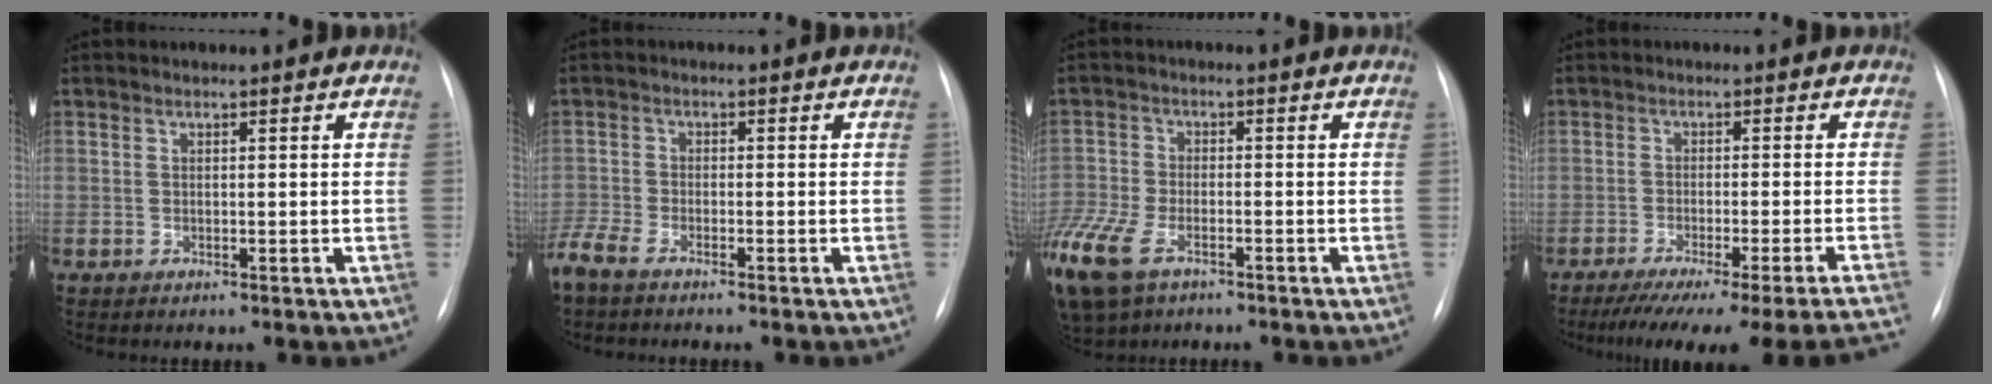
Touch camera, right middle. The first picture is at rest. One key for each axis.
{"total": 5.5, "fx": -4.5, "fy": 1.2, "fz": 3.0, "tx": -0.068, "ty": -0.009, "tz": -0.089}
{"total": 16.2, "fx": -9.5, "fy": 8.7, "fz": 9.8, "tx": -0.284, "ty": -0.026, "tz": -0.170}
{"total": 20.1, "fx": -17.8, "fy": -1.7, "fz": 9.2, "tx": -0.075, "ty": -0.051, "tz": -0.239}